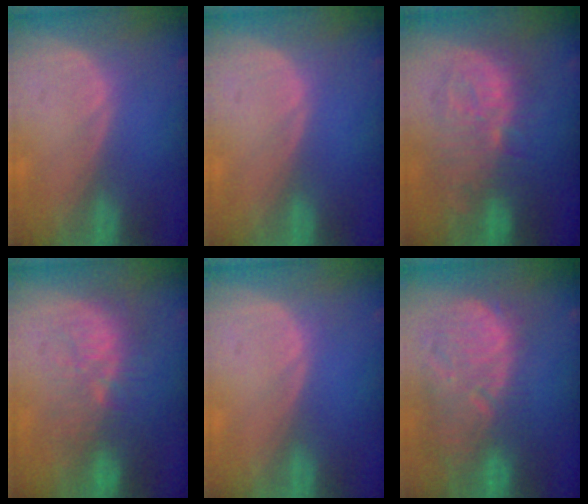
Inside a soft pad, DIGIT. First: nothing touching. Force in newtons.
{"total": 0.0}
{"total": 9.6, "press": 9.6, "slide": 0.2}
{"total": 9.4, "press": 8.9, "slide": 2.9}
{"total": 0.0}
{"total": 12.6, "press": 11.2, "slide": 5.8}